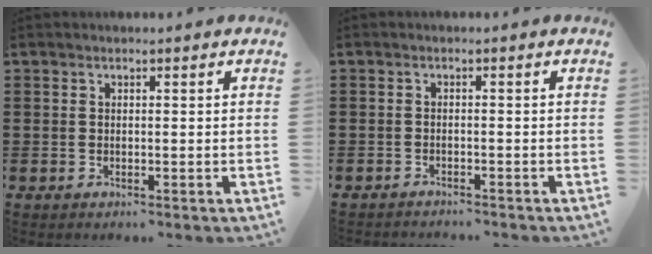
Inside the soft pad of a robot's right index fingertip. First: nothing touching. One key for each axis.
{"total": 1.2, "fx": -1.2, "fy": 0.1, "fz": 0.0, "tx": -0.004, "ty": 0.002, "tz": -0.025}